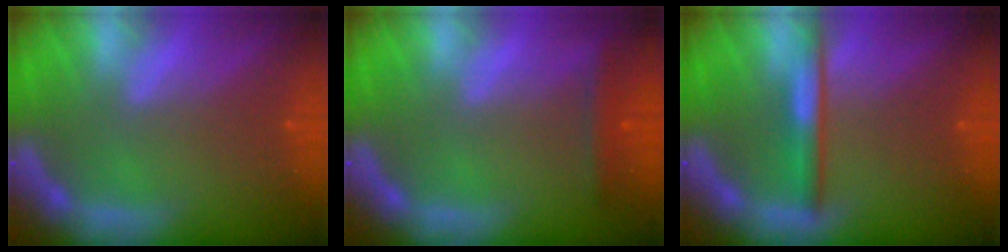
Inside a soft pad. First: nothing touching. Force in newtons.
{"total": 1.9}
{"total": 3.0}